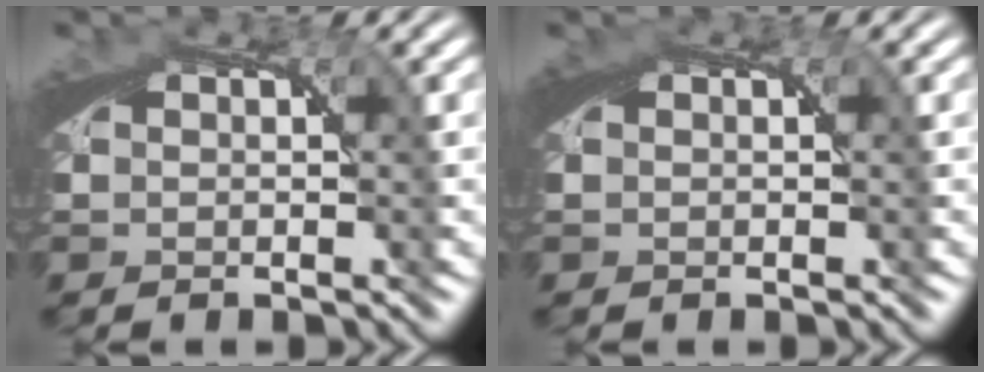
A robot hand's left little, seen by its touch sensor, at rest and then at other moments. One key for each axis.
{"total": 0.8, "fx": 0.2, "fy": 0.5, "fz": 0.6, "tx": -0.009, "ty": -0.001, "tz": 0.002}